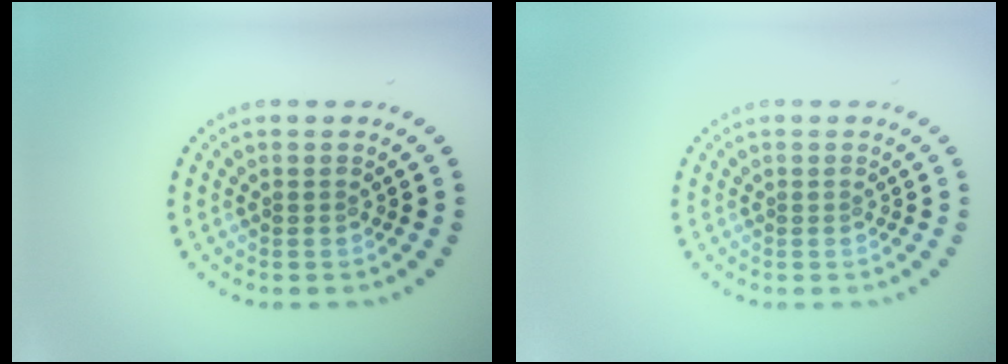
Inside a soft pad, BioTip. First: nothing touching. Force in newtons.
{"total": 0.0}